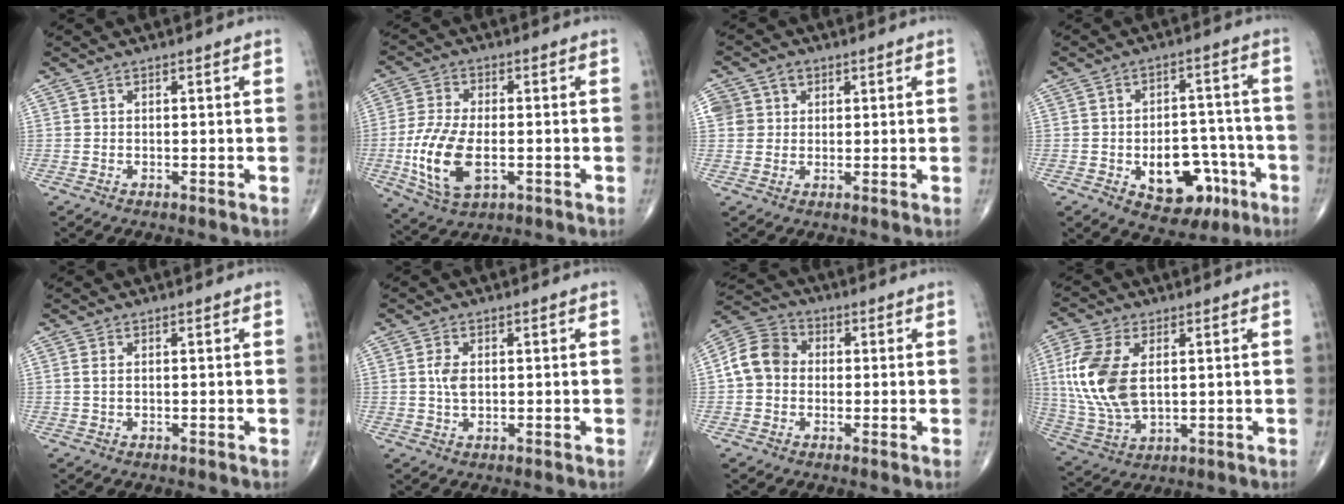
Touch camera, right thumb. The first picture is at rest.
{"total": 12.9, "force": [-2.8, 6.6, 10.7], "torque": [-0.223, -0.002, -0.046]}
{"total": 6.0, "force": [2.0, 5.4, 1.6], "torque": [-0.013, 0.010, 0.039]}
{"total": 13.2, "force": [-5.2, 8.3, 8.8], "torque": [-0.080, 0.040, -0.061]}
{"total": 1.1, "force": [0.3, 0.5, 0.9], "torque": [-0.025, 0.004, 0.010]}
{"total": 3.2, "force": [0.5, 1.9, 2.6], "torque": [-0.051, -0.001, 0.011]}
{"total": 8.5, "force": [0.0, 7.1, 4.7], "torque": [-0.076, 0.027, -0.014]}
{"total": 15.0, "force": [2.4, 8.4, 12.2], "torque": [-0.273, -0.008, 0.055]}